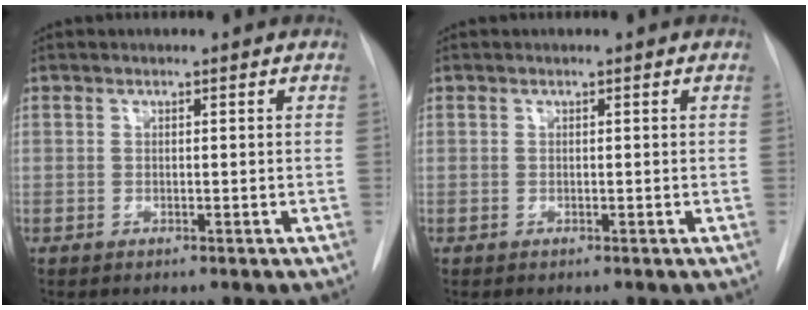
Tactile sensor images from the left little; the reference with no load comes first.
{"total": 0.0}